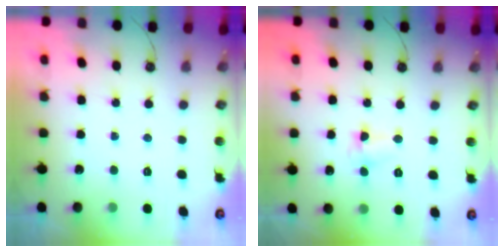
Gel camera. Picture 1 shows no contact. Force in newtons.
{"total": 3.4, "press": 3.3, "slide": 0.8}